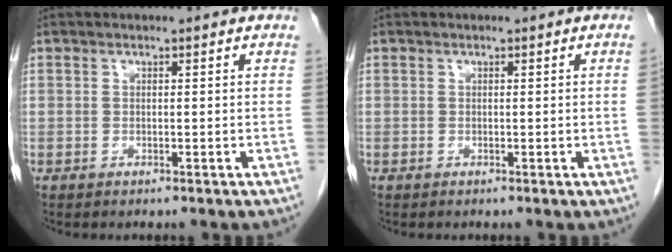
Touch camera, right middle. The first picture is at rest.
{"total": 0.7, "force": [0.0, -0.3, 0.6], "torque": [-0.003, 0.001, -0.002]}